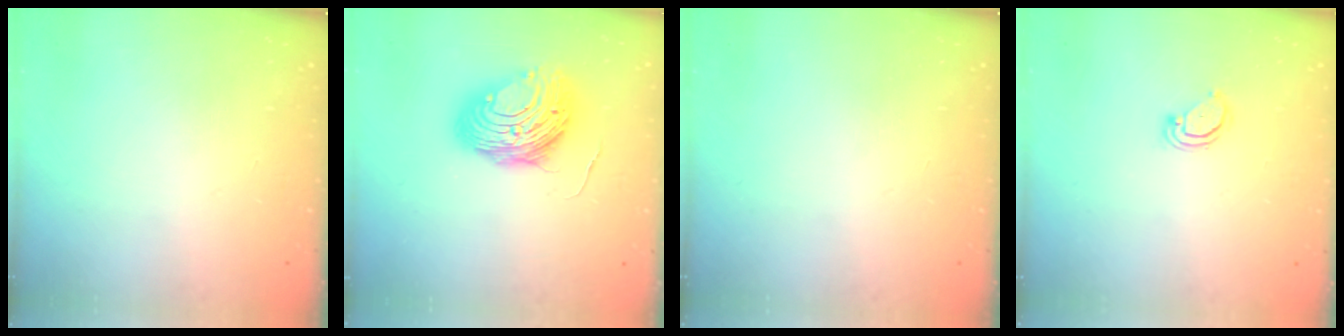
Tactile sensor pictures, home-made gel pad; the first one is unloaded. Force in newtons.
{"total": 12.2, "press": 12.2, "slide": 1.4}
{"total": 0.0}
{"total": 3.0, "press": 3.0, "slide": 0.2}